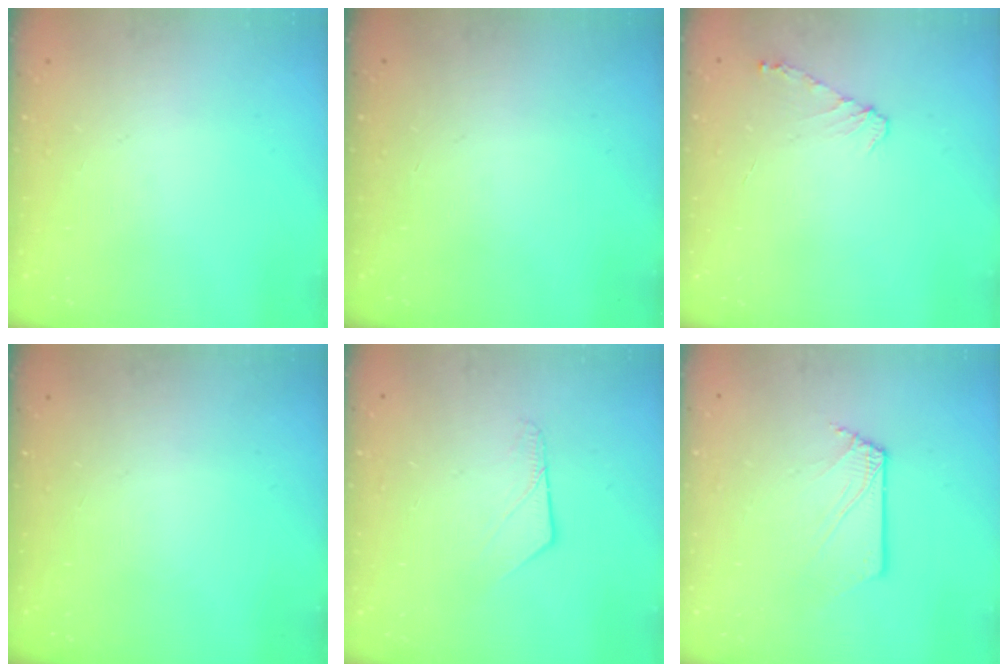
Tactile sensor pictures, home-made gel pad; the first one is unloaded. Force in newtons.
{"total": 0.0}
{"total": 6.4, "press": 6.3, "slide": 0.6}
{"total": 0.0}
{"total": 6.6, "press": 6.5, "slide": 0.5}
{"total": 2.6, "press": 2.6, "slide": 0.3}